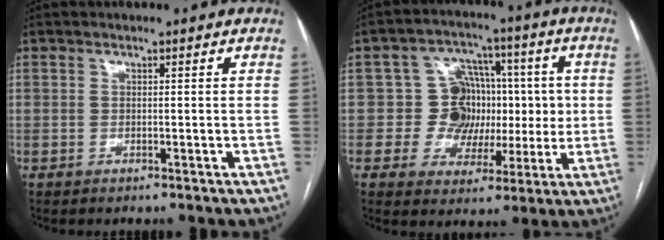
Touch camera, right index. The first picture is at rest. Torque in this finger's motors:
{"motor_torque": [0.12, -0.02, 0.09, 0.01]}